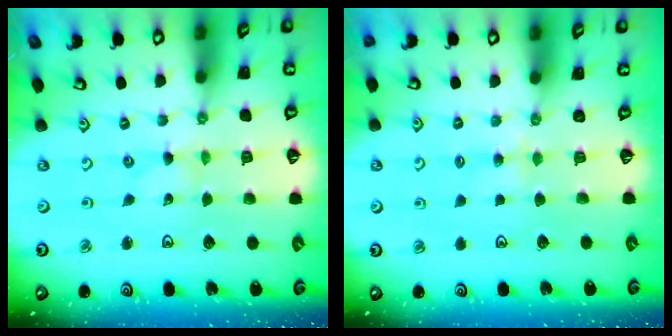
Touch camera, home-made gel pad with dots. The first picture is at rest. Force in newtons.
{"total": 3.2, "press": 3.2, "slide": 0.6}